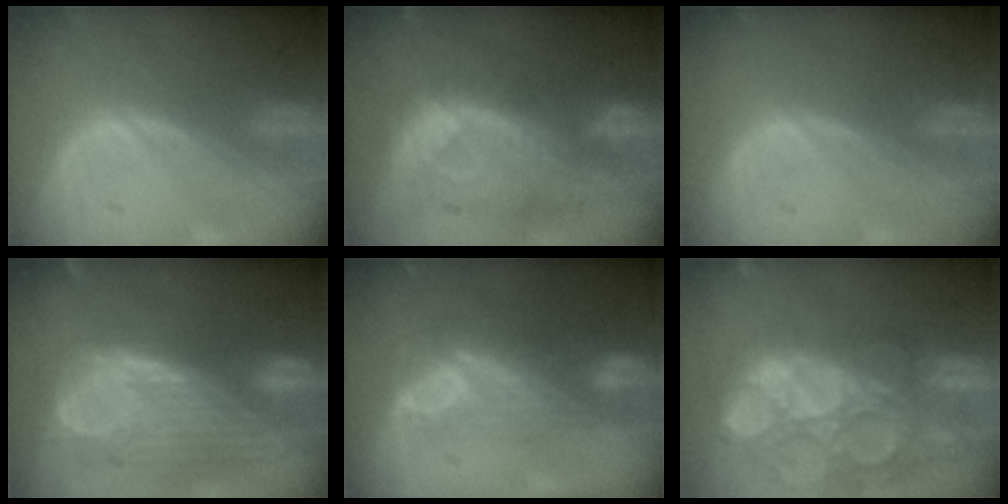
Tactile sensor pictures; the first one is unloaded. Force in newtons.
{"total": 10.7, "press": 9.7, "slide": 4.7}
{"total": 0.0}
{"total": 12.0, "press": 10.4, "slide": 5.9}
{"total": 7.8, "press": 6.9, "slide": 3.8}
{"total": 15.4, "press": 12.7, "slide": 8.7}